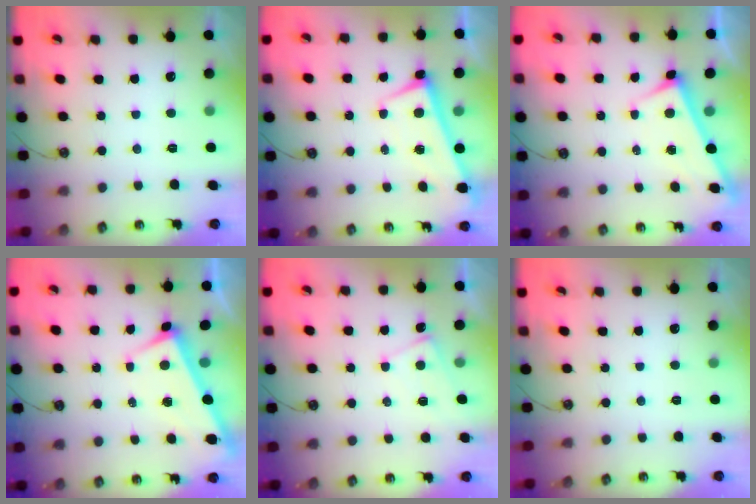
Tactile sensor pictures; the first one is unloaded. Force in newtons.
{"total": 0.8, "press": 0.6, "slide": 0.5}
{"total": 3.1, "press": 3.1, "slide": 0.1}
{"total": 3.9, "press": 3.9, "slide": 0.1}
{"total": 2.1, "press": 2.0, "slide": 0.3}
{"total": 0.0}